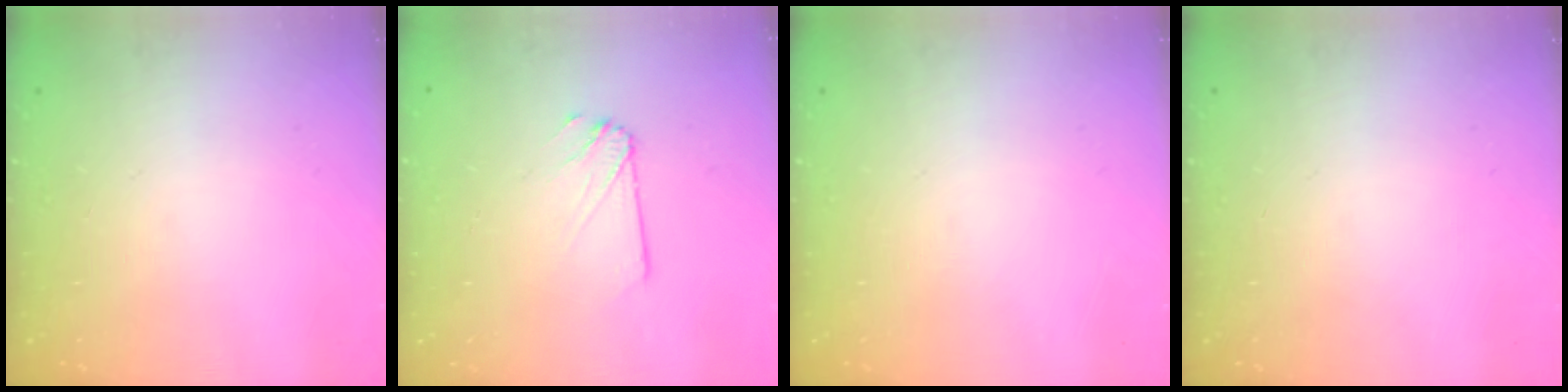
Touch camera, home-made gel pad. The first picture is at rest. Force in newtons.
{"total": 2.2, "press": 2.2, "slide": 0.1}
{"total": 0.0}
{"total": 0.0}